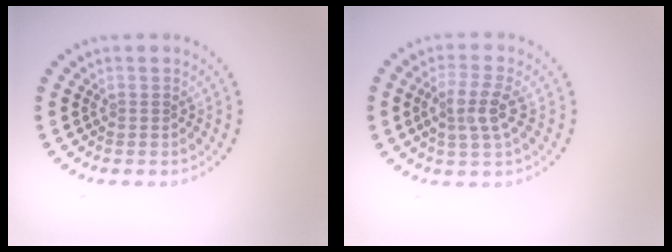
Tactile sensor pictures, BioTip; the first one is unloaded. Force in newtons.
{"total": 3.1, "press": 2.8, "slide": 1.3}